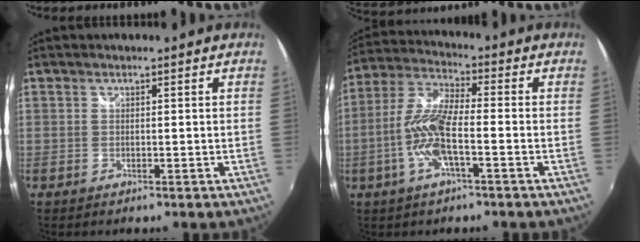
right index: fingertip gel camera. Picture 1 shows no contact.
{"total": 10.6, "force": [-3.4, 2.4, 9.7], "torque": [-0.212, 0.000, -0.065]}